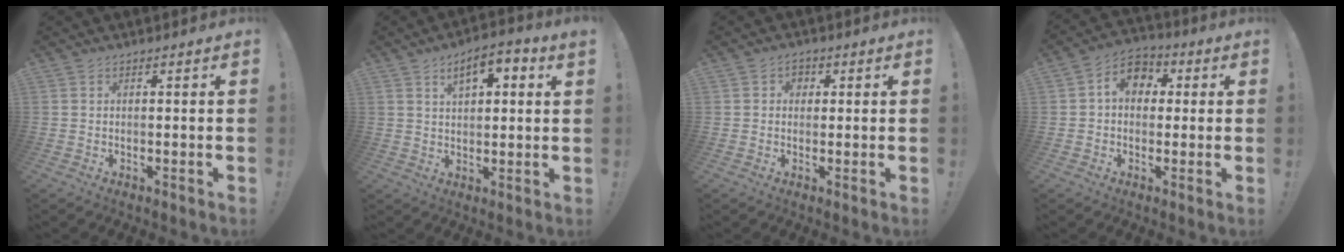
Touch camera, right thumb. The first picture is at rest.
{"total": 7.1, "force": [3.2, 3.1, 5.5], "torque": [-0.084, -0.008, 0.052]}
{"total": 2.8, "force": [0.3, 2.5, 1.2], "torque": [-0.018, 0.004, 0.003]}
{"total": 8.4, "force": [1.5, 6.7, 4.9], "torque": [-0.073, 0.009, 0.033]}